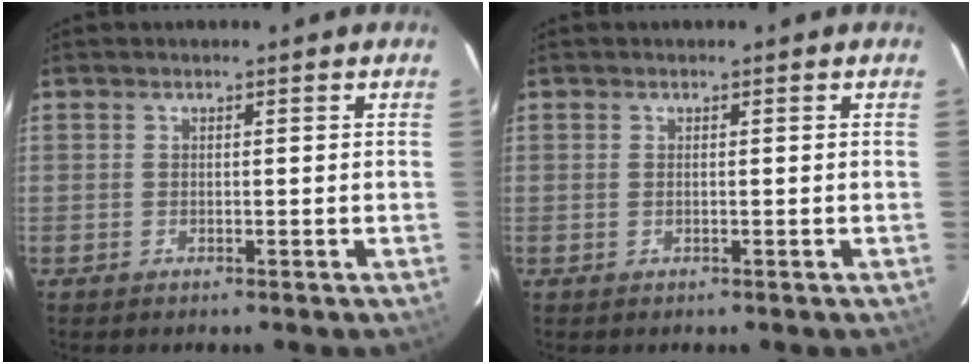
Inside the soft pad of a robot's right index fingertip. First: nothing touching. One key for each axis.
{"total": 0.0}